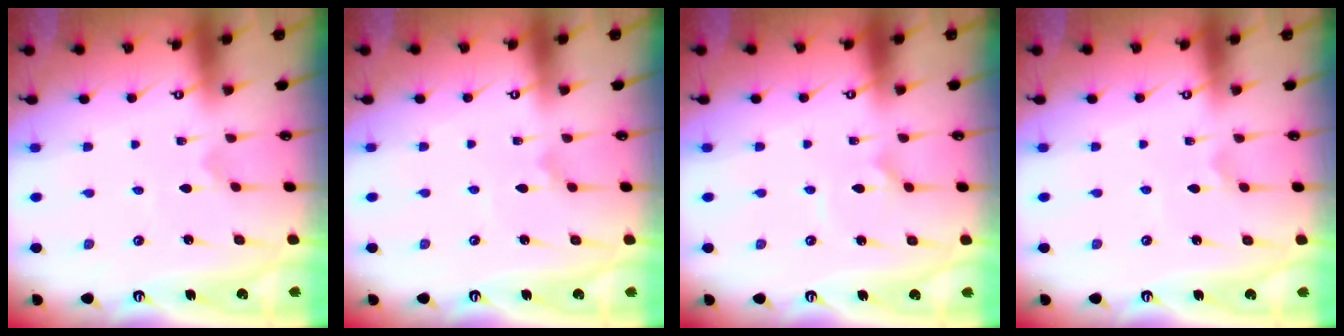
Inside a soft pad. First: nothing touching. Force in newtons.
{"total": 1.0, "press": 1.0, "slide": 0.1}
{"total": 2.7, "press": 2.7, "slide": 0.4}
{"total": 1.5, "press": 1.4, "slide": 0.4}